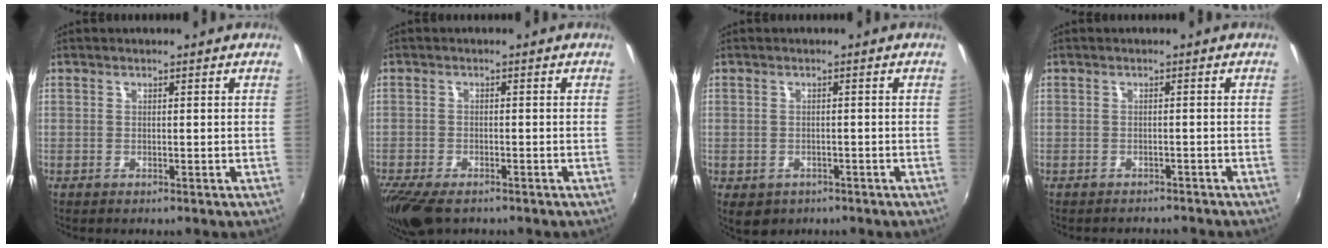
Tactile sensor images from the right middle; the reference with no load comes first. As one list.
[{"total": 8.6, "force": [-6.5, 3.0, 4.7], "torque": [-0.116, -0.038, -0.119]}, {"total": 4.2, "force": [-2.0, 3.2, 1.9], "torque": [-0.041, -0.013, -0.022]}, {"total": 4.2, "force": [-3.8, 1.3, 1.0], "torque": [-0.024, -0.010, -0.052]}]